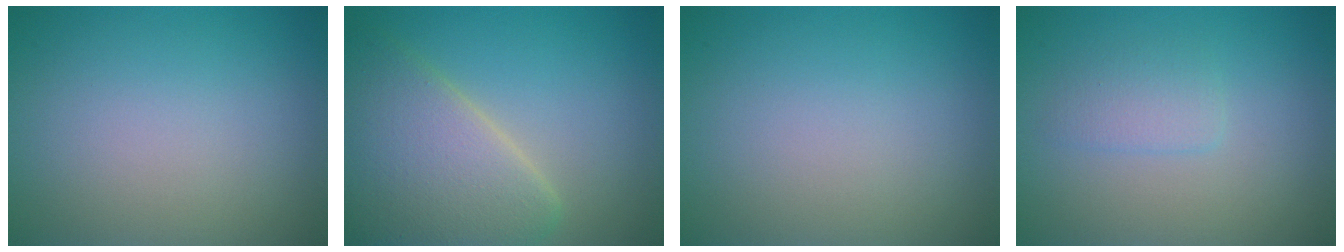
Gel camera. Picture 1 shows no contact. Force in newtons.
{"total": 7.4, "press": 7.4, "slide": 0.4}
{"total": 0.0}
{"total": 1.6, "press": 1.6, "slide": 0.0}